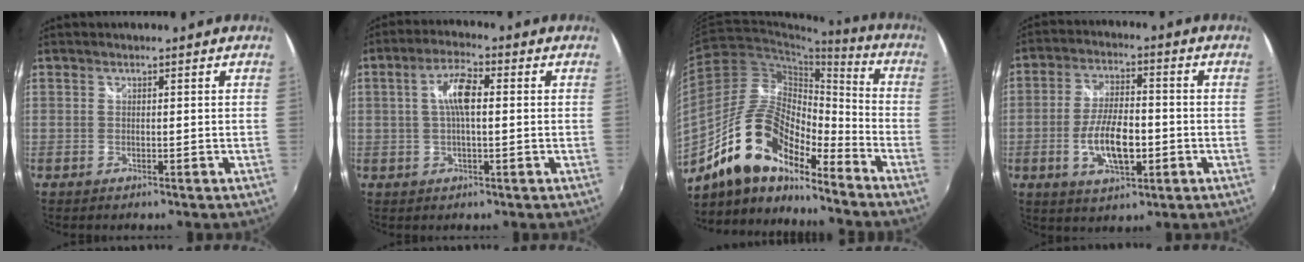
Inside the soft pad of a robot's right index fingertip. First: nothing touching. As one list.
[{"total": 6.3, "force": [0.7, 1.9, 5.9], "torque": [-0.112, 0.012, 0.012]}, {"total": 16.8, "force": [-12.5, 6.1, 9.5], "torque": [-0.179, 0.007, -0.241]}, {"total": 10.3, "force": [-2.7, 4.3, 9.0], "torque": [-0.174, -0.005, -0.043]}]